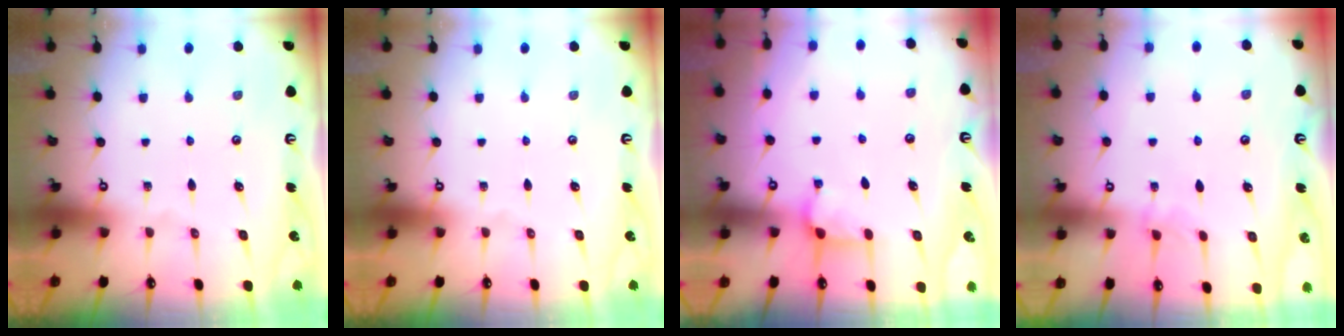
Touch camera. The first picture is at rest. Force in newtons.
{"total": 0.0}
{"total": 3.0, "press": 2.9, "slide": 0.5}
{"total": 2.6, "press": 2.6, "slide": 0.3}